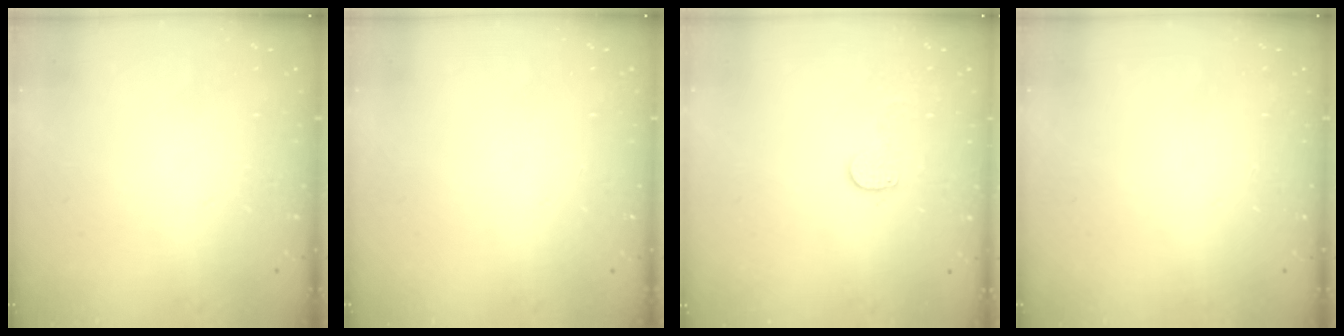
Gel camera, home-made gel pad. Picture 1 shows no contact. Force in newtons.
{"total": 0.0}
{"total": 6.8, "press": 6.7, "slide": 0.6}
{"total": 0.0}